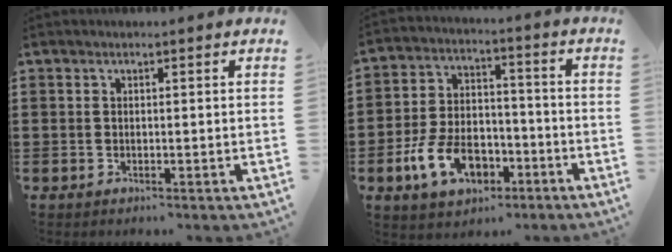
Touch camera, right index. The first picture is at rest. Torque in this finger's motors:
{"motor_torque": [2.14, 0.00, 0.61, 0.21]}